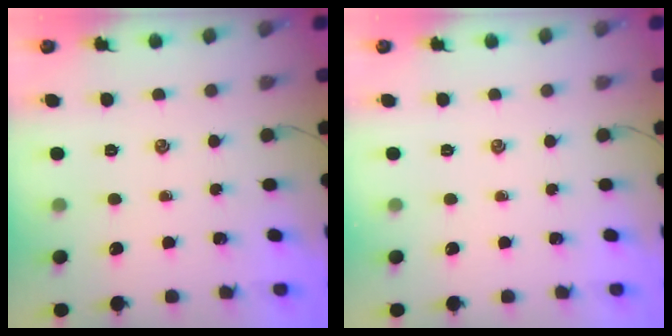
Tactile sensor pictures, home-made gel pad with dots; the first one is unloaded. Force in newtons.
{"total": 0.0}